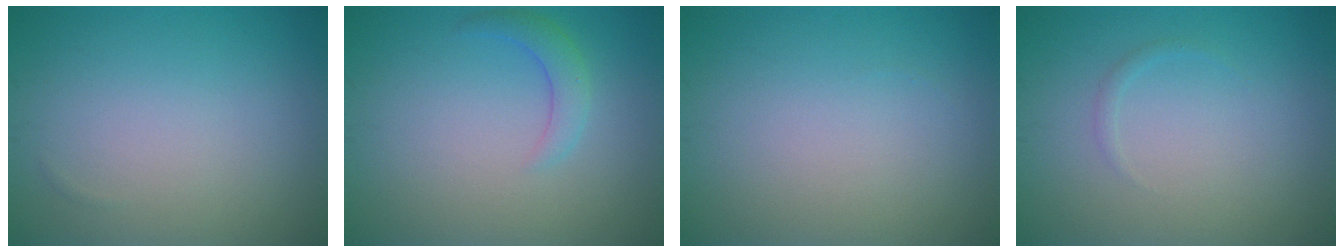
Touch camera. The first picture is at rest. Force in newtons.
{"total": 2.1, "press": 2.1, "slide": 0.2}
{"total": 0.0}
{"total": 0.6, "press": 0.6, "slide": 0.1}